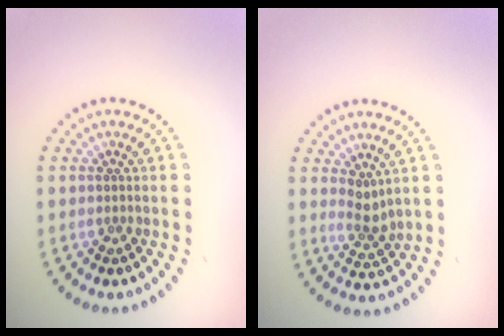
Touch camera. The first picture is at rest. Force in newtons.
{"total": 2.0, "press": 1.6, "slide": 1.3}